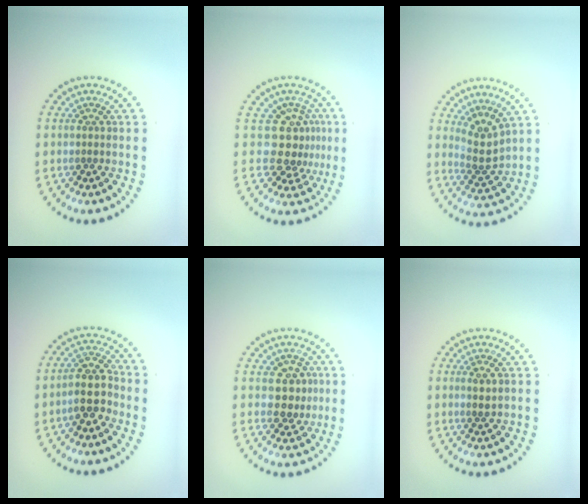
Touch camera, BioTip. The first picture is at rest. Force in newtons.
{"total": 3.6, "press": 2.6, "slide": 2.5}
{"total": 2.8, "press": 2.0, "slide": 1.9}
{"total": 3.4, "press": 3.0, "slide": 1.6}
{"total": 2.8, "press": 2.6, "slide": 1.0}
{"total": 0.7, "press": 0.6, "slide": 0.4}